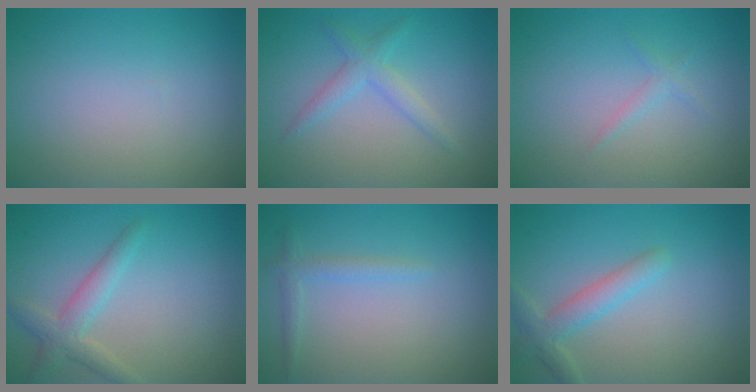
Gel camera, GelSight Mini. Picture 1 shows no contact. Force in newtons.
{"total": 2.2, "press": 2.2, "slide": 0.1}
{"total": 1.0, "press": 1.0, "slide": 0.0}
{"total": 2.8, "press": 2.8, "slide": 0.1}
{"total": 1.4, "press": 1.4, "slide": 0.1}
{"total": 2.8, "press": 2.8, "slide": 0.2}